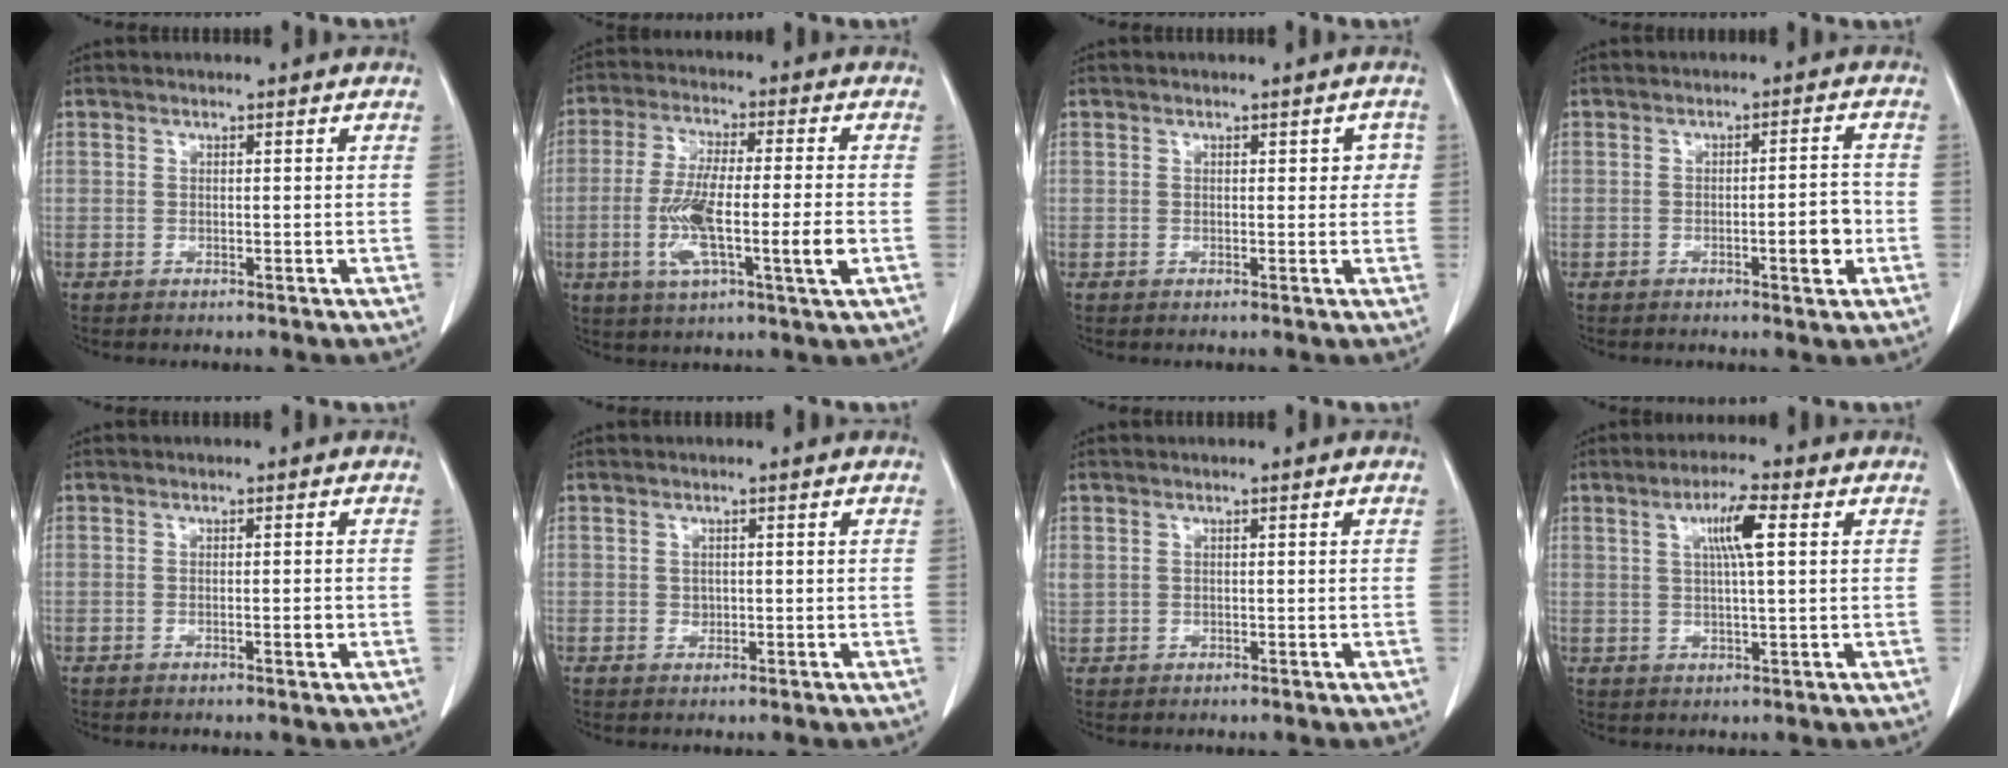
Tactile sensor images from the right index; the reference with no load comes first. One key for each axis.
{"total": 12.2, "fx": -2.7, "fy": 1.1, "fz": 11.8, "tx": -0.222, "ty": -0.009, "tz": -0.051}
{"total": 2.1, "fx": 0.4, "fy": 1.3, "fz": 1.6, "tx": -0.008, "ty": 0.014, "tz": 0.003}
{"total": 4.5, "fx": -1.4, "fy": 0.8, "fz": 4.2, "tx": -0.053, "ty": 0.003, "tz": -0.018}
{"total": 1.1, "fx": -0.3, "fy": 0.1, "fz": 1.0, "tx": -0.016, "ty": -0.001, "tz": -0.004}
{"total": 0.9, "fx": 0.1, "fy": 0.8, "fz": 0.4, "tx": -0.005, "ty": 0.001, "tz": 0.003}
{"total": 1.7, "fx": 0.6, "fy": 1.5, "fz": 0.7, "tx": -0.024, "ty": 0.015, "tz": 0.017}
{"total": 5.7, "fx": 1.8, "fy": 0.3, "fz": 5.4, "tx": -0.096, "ty": 0.005, "tz": 0.031}